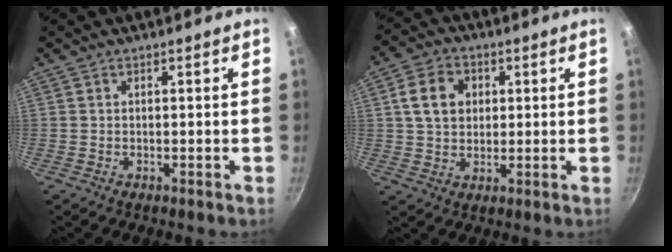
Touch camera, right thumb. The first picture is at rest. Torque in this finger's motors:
{"motor_torque": [0.13, 2.03, 0.80, 0.28, 0.05]}